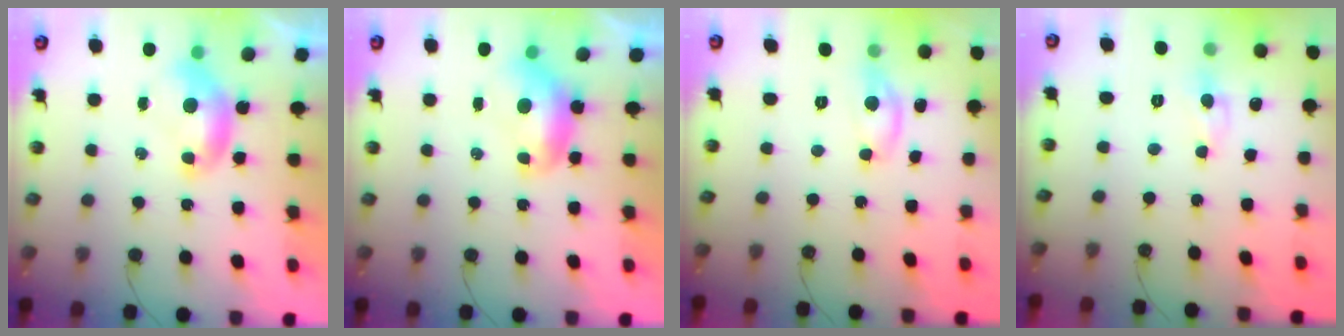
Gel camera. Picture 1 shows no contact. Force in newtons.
{"total": 1.3, "press": 1.2, "slide": 0.4}
{"total": 6.3, "press": 6.3, "slide": 0.4}
{"total": 0.0}